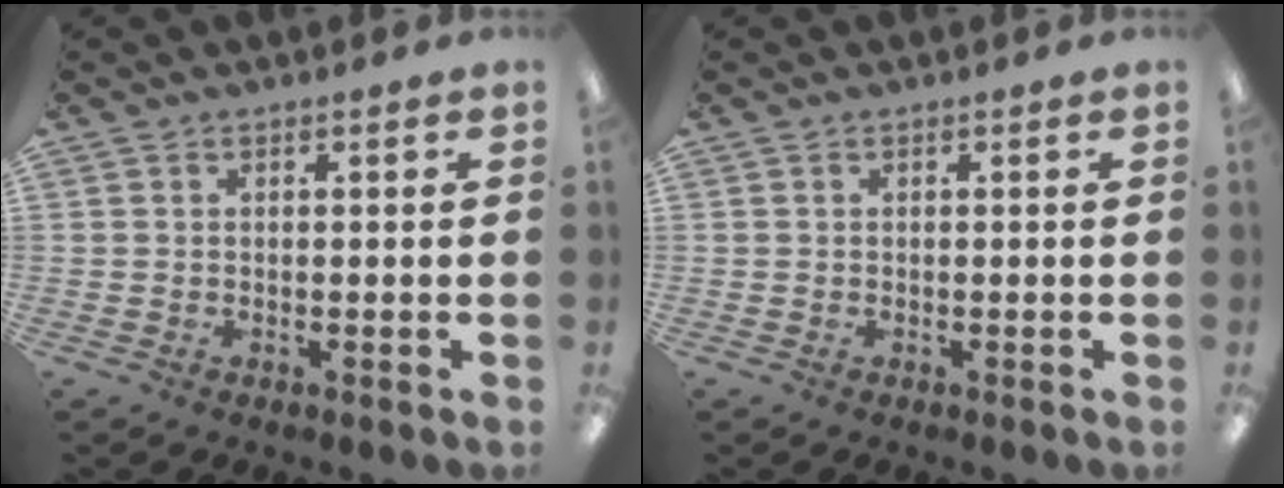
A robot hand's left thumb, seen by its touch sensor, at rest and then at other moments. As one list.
[{"total": 0.0}]